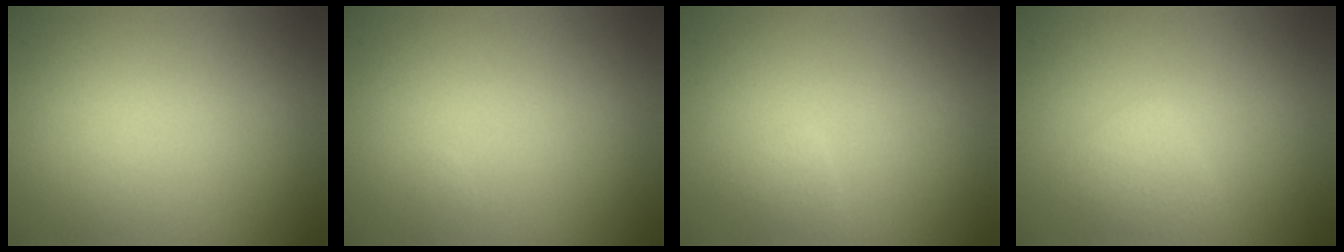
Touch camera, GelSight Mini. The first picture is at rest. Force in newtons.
{"total": 0.0}
{"total": 0.8, "press": 0.8, "slide": 0.1}
{"total": 1.4, "press": 1.4, "slide": 0.1}